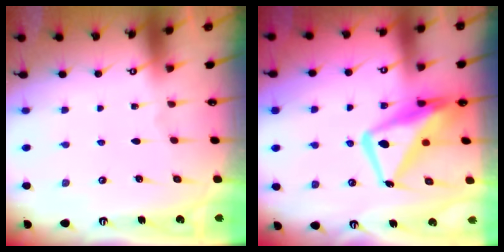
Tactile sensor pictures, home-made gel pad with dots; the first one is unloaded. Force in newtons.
{"total": 15.3, "press": 15.2, "slide": 1.7}